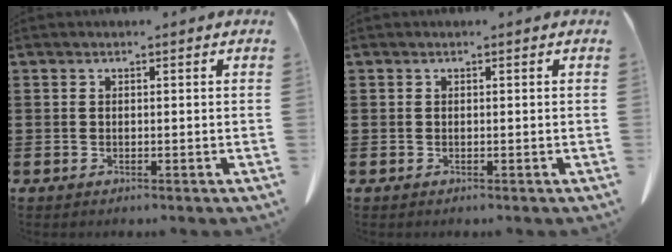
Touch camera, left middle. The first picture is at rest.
{"total": 0.0}